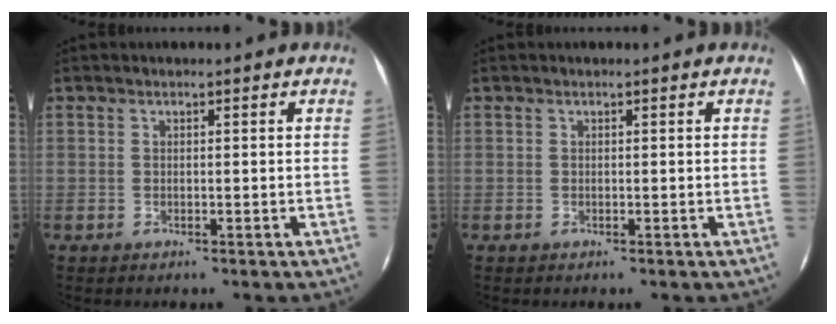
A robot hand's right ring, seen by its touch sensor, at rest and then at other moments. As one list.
[{"total": 0.0}]